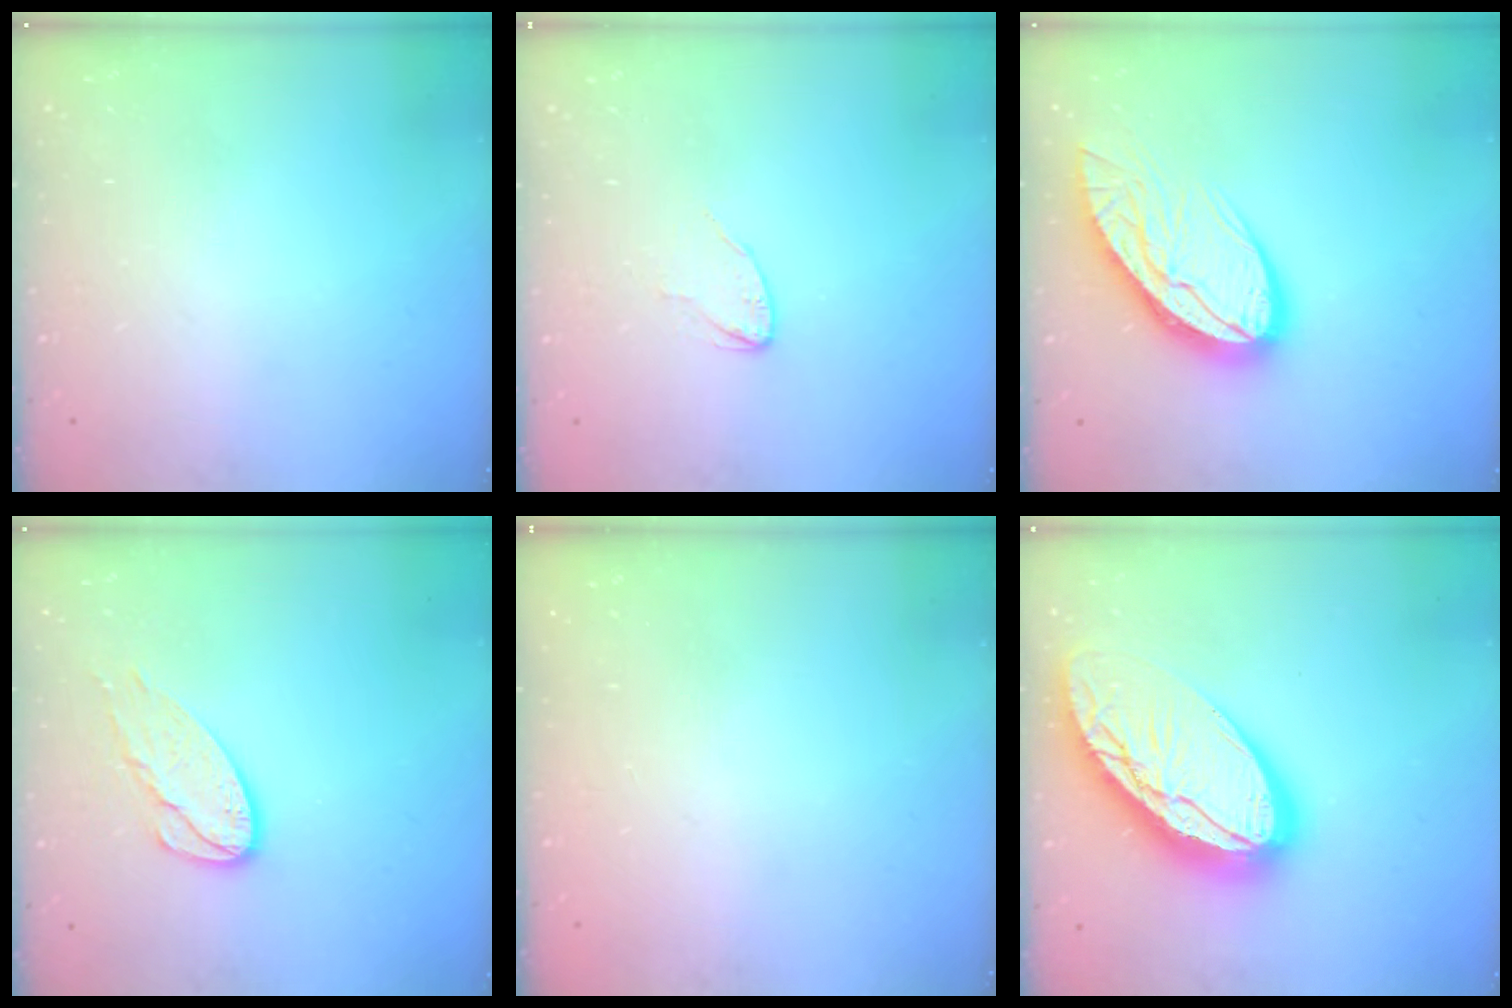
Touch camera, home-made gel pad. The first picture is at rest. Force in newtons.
{"total": 2.7, "press": 2.7, "slide": 0.2}
{"total": 14.0, "press": 13.9, "slide": 1.4}
{"total": 9.5, "press": 9.5, "slide": 0.4}
{"total": 0.0}
{"total": 23.5, "press": 23.5, "slide": 1.7}